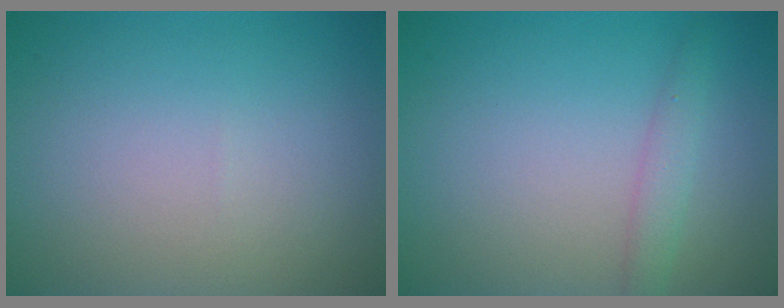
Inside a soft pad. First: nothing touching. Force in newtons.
{"total": 1.7, "press": 1.7, "slide": 0.1}